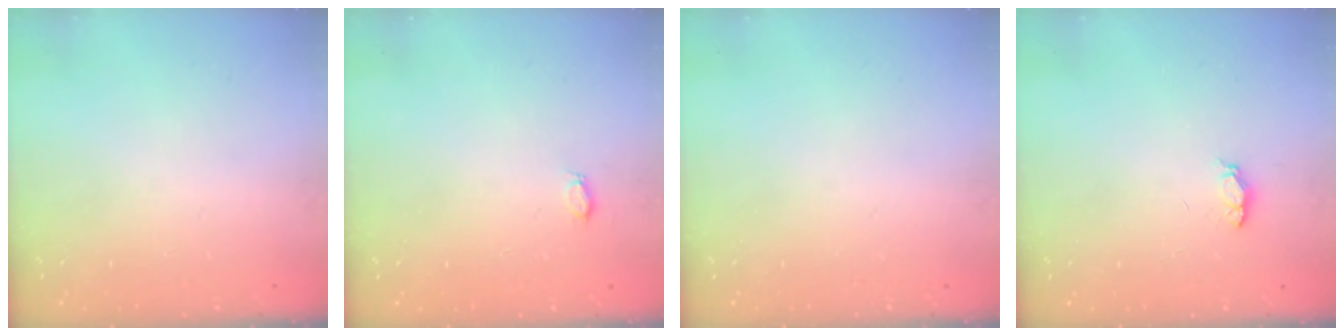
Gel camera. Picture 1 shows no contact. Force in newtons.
{"total": 2.7, "press": 2.7, "slide": 0.3}
{"total": 0.0}
{"total": 4.1, "press": 3.6, "slide": 1.9}